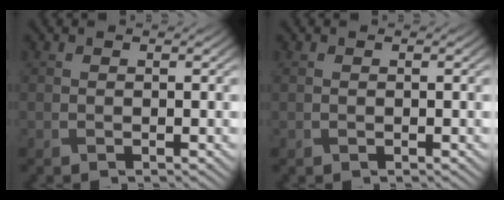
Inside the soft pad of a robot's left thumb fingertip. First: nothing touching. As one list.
[{"total": 0.0}]